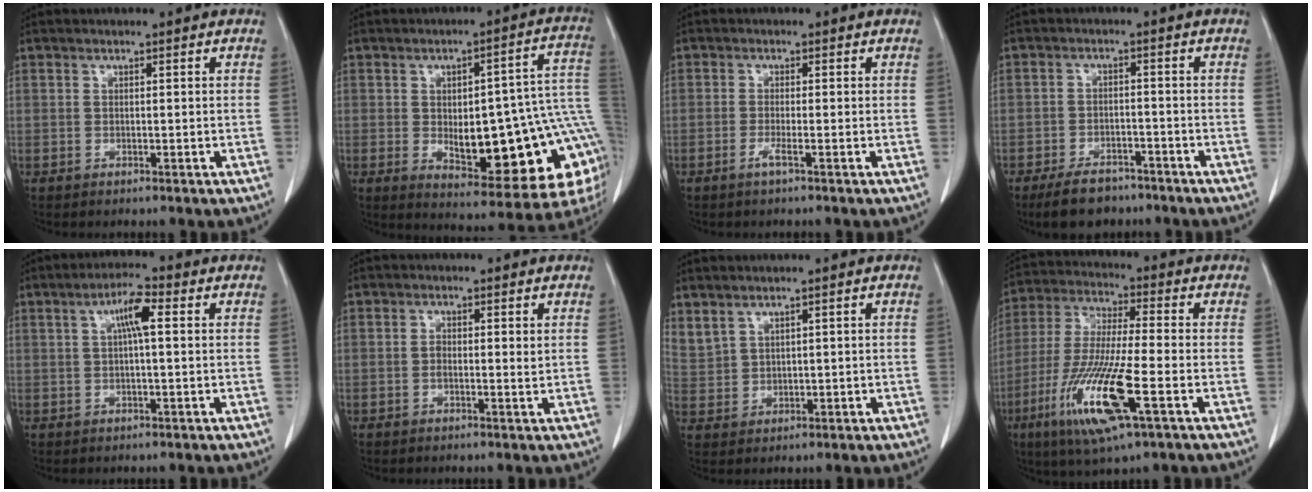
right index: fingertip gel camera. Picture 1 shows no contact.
{"total": 22.1, "force": [-2.5, 6.1, 21.1], "torque": [-0.208, 0.023, -0.010]}
{"total": 1.7, "force": [-0.9, -0.2, 1.4], "torque": [-0.027, -0.002, -0.020]}
{"total": 6.7, "force": [-5.3, 3.1, 2.7], "torque": [-0.052, -0.002, -0.085]}
{"total": 4.8, "force": [1.2, 0.6, 4.6], "torque": [-0.085, 0.012, 0.020]}
{"total": 2.1, "force": [0.2, 0.7, 1.9], "torque": [-0.037, -0.001, 0.001]}
{"total": 5.0, "force": [3.2, 3.1, 2.3], "torque": [-0.064, 0.008, 0.084]}
{"total": 15.3, "force": [-5.9, 1.3, 14.1], "torque": [-0.293, -0.028, -0.109]}